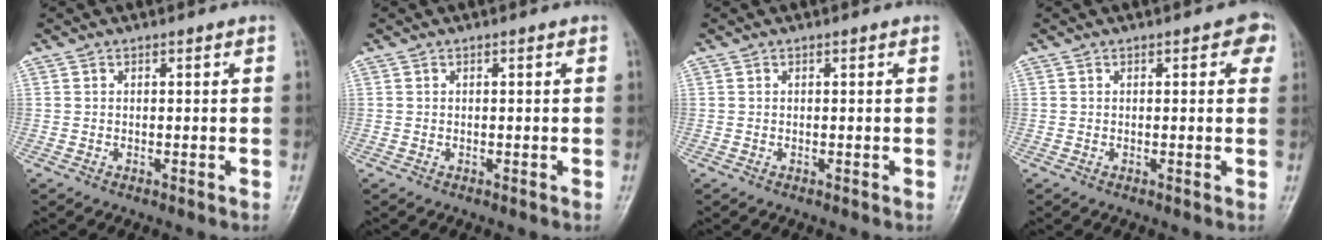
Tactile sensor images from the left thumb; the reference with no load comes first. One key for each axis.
{"total": 0.0}
{"total": 0.0}
{"total": 2.9, "fx": 1.1, "fy": 1.5, "fz": 2.3, "tx": -0.007, "ty": 0.001, "tz": 0.004}